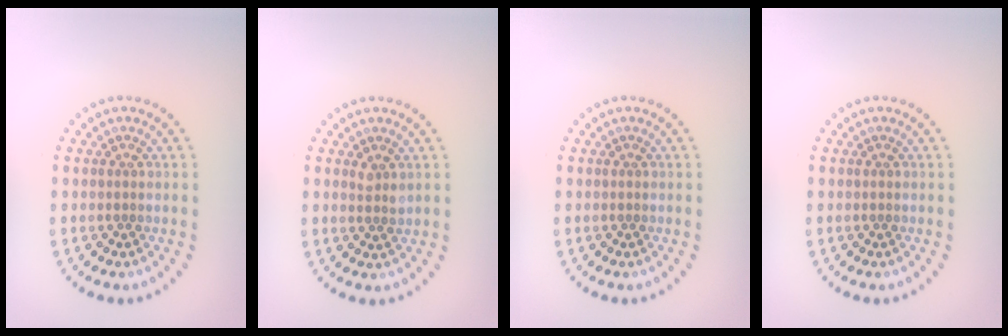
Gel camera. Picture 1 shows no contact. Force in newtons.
{"total": 1.1, "press": 1.1, "slide": 0.3}
{"total": 0.0}
{"total": 0.0}